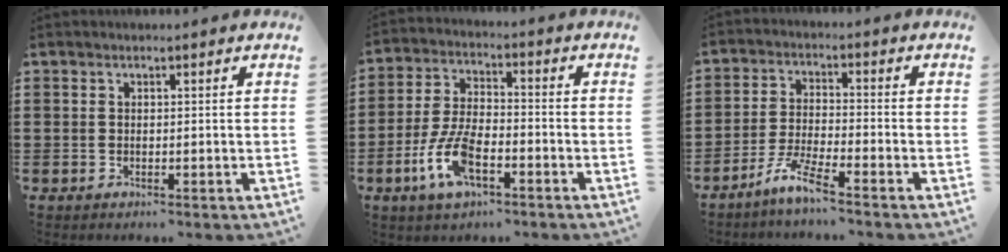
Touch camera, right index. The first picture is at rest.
{"total": 8.7, "force": [-3.9, 3.6, 6.9], "torque": [-0.167, -0.007, -0.075]}
{"total": 5.2, "force": [-4.3, -0.1, 2.9], "torque": [-0.078, -0.013, -0.089]}